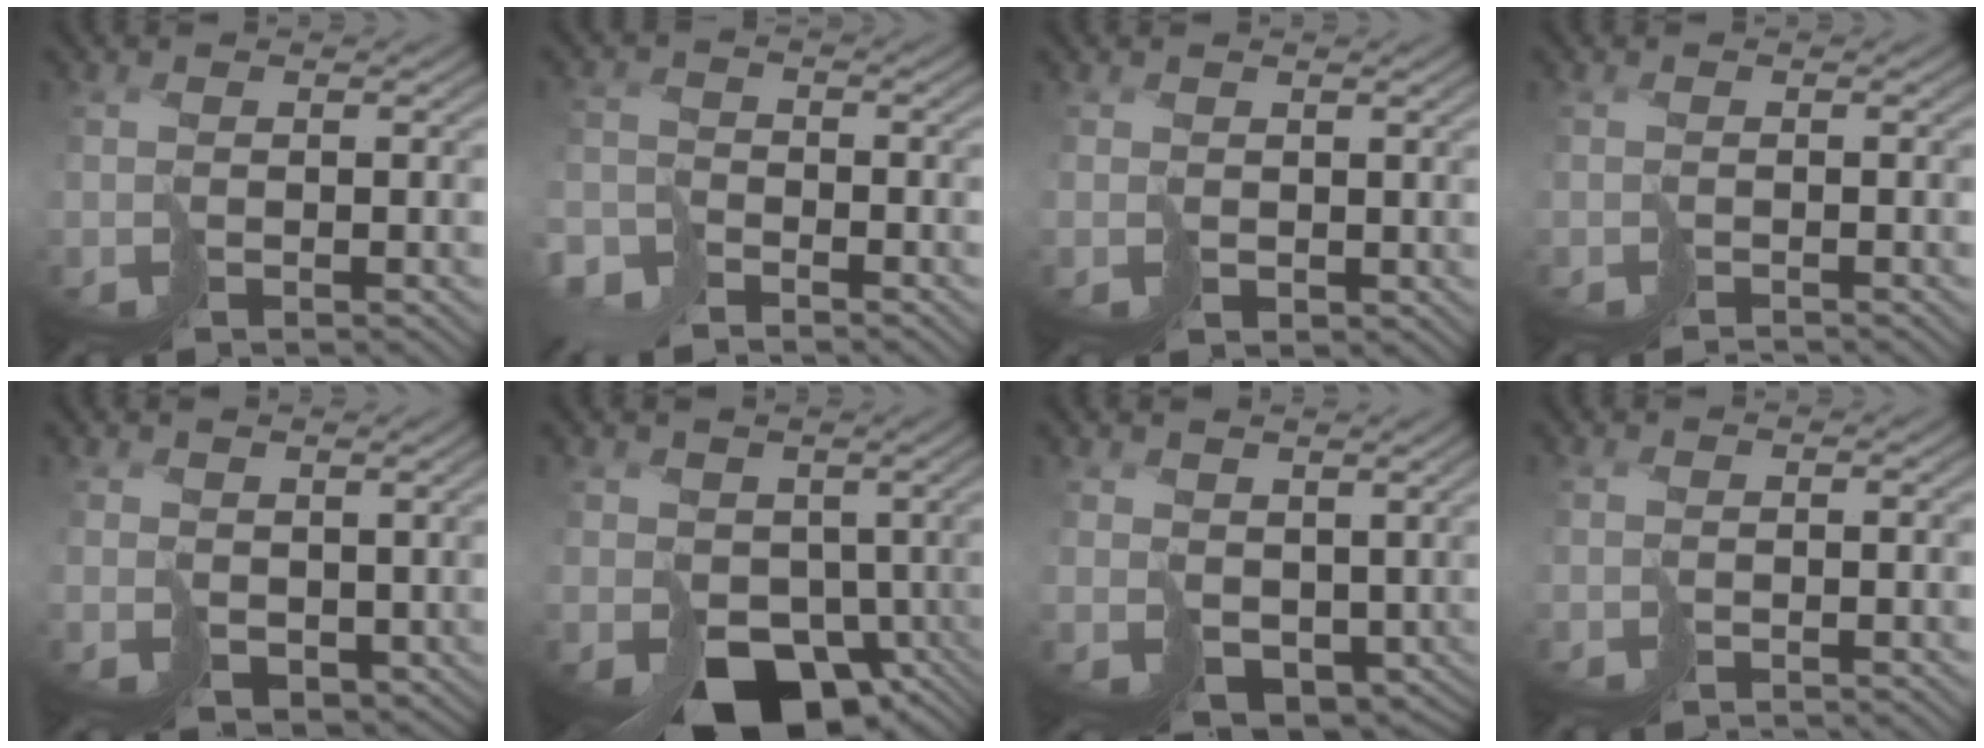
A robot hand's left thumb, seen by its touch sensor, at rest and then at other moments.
{"total": 4.9, "force": [-4.6, 1.6, 0.8], "torque": [-0.008, -0.008, -0.098]}
{"total": 1.1, "force": [0.7, 0.8, -0.2], "torque": [0.006, -0.004, 0.019]}
{"total": 1.2, "force": [-1.2, -0.1, 0.1], "torque": [-0.001, -0.004, -0.025]}
{"total": 3.2, "force": [1.5, 2.4, 1.5], "torque": [-0.043, -0.015, 0.032]}
{"total": 10.0, "force": [-2.7, 7.9, 5.5], "torque": [-0.101, -0.041, -0.028]}
{"total": 6.1, "force": [1.3, 4.5, 3.9], "torque": [-0.098, -0.024, 0.030]}
{"total": 0.8, "force": [-0.8, -0.1, 0.0], "torque": [-0.001, -0.003, -0.017]}